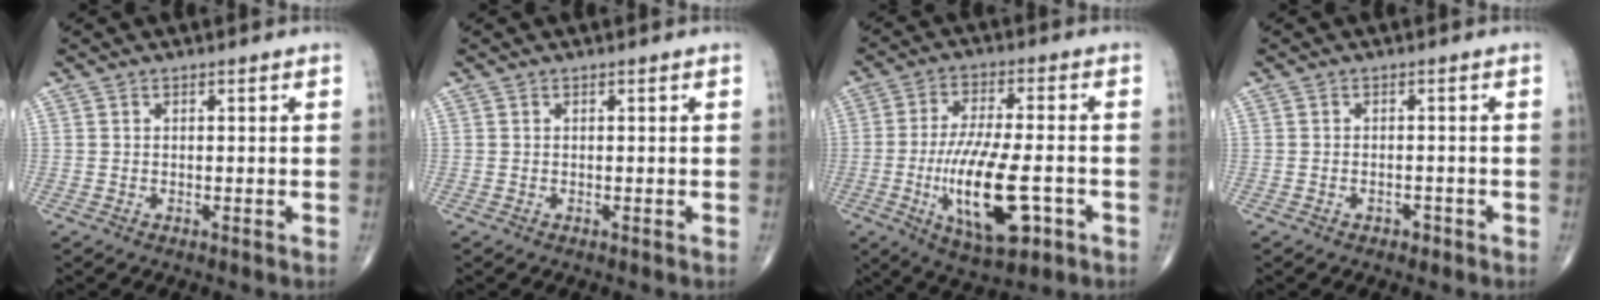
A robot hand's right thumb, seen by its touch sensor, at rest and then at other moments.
{"total": 0.0}
{"total": 14.5, "force": [-4.3, 5.4, 12.8], "torque": [-0.216, 0.006, -0.060]}
{"total": 1.4, "force": [-0.9, 1.0, 0.6], "torque": [-0.009, 0.006, -0.012]}